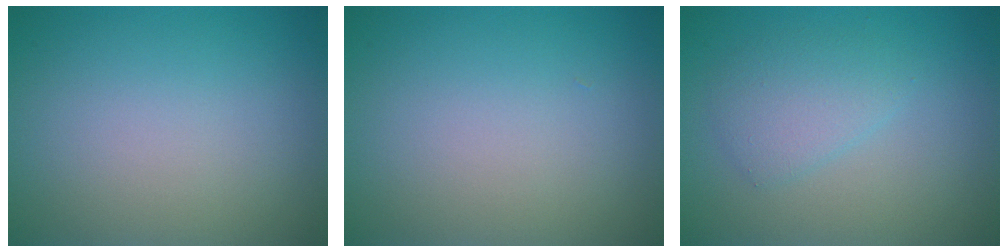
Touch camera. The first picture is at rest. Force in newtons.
{"total": 0.0}
{"total": 2.4, "press": 2.4, "slide": 0.1}